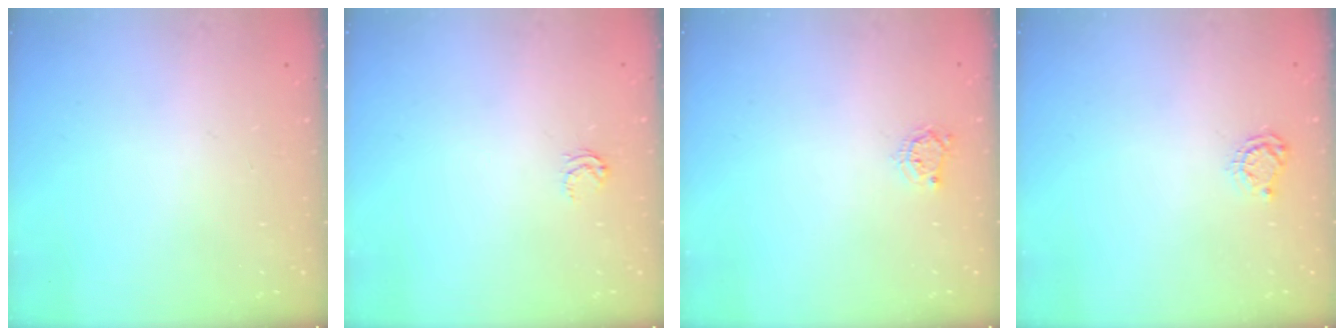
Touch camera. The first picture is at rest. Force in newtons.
{"total": 3.2, "press": 3.1, "slide": 0.7}
{"total": 3.3, "press": 3.3, "slide": 0.3}
{"total": 5.3, "press": 5.3, "slide": 0.6}